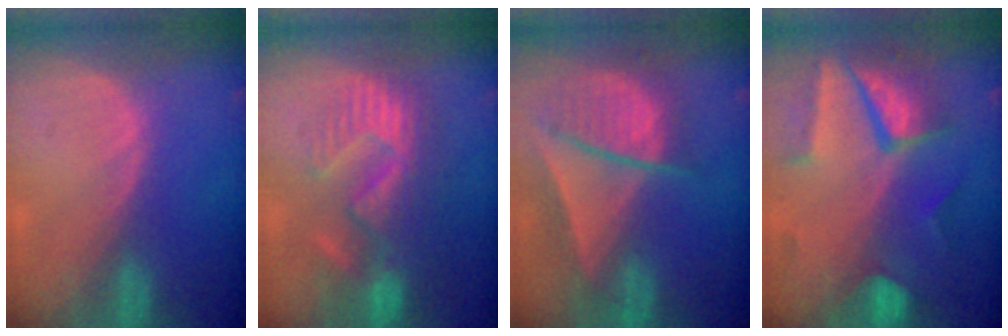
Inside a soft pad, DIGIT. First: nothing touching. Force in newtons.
{"total": 11.1, "press": 9.8, "slide": 5.2}
{"total": 9.1, "press": 7.9, "slide": 4.5}
{"total": 9.6, "press": 8.3, "slide": 4.9}